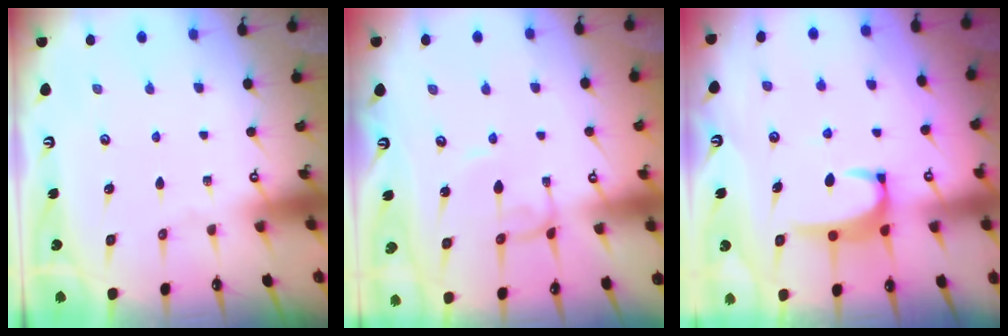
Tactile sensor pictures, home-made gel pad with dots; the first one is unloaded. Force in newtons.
{"total": 2.1, "press": 2.1, "slide": 0.1}
{"total": 3.3, "press": 3.3, "slide": 0.3}